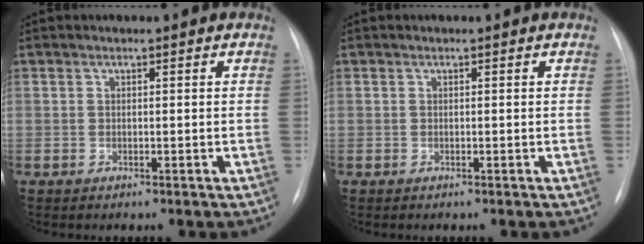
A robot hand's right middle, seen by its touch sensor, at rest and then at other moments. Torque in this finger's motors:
{"motor_torque": [0.05, -0.03, 0.01, 0.00]}